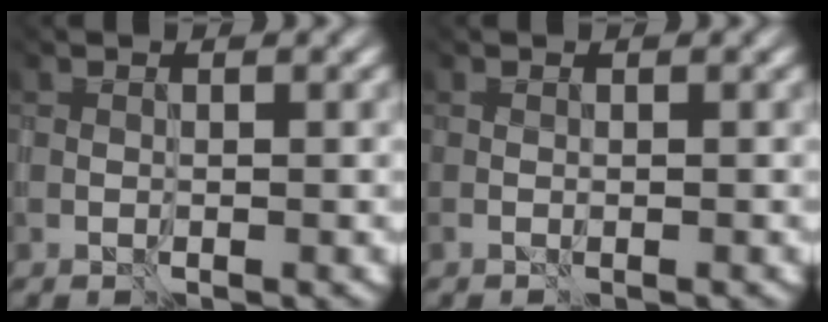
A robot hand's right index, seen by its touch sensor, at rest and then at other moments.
{"total": 0.0}